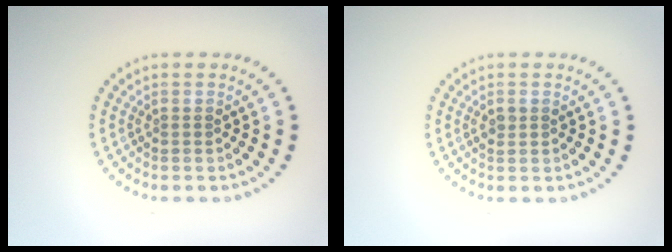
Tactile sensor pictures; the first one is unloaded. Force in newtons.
{"total": 0.9, "press": 0.9, "slide": 0.2}